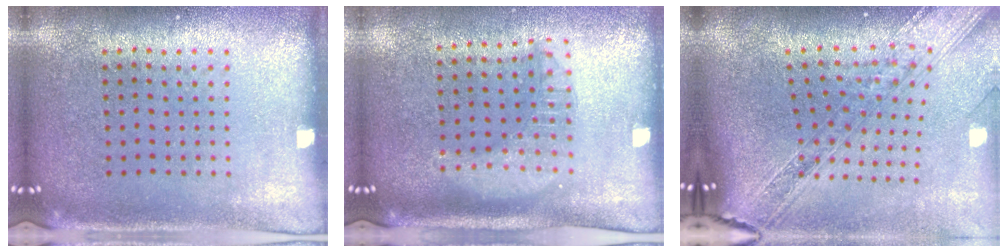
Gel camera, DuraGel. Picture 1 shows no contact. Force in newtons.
{"total": 1.8, "press": 1.5, "slide": 0.9}
{"total": 3.0, "press": 2.3, "slide": 1.9}